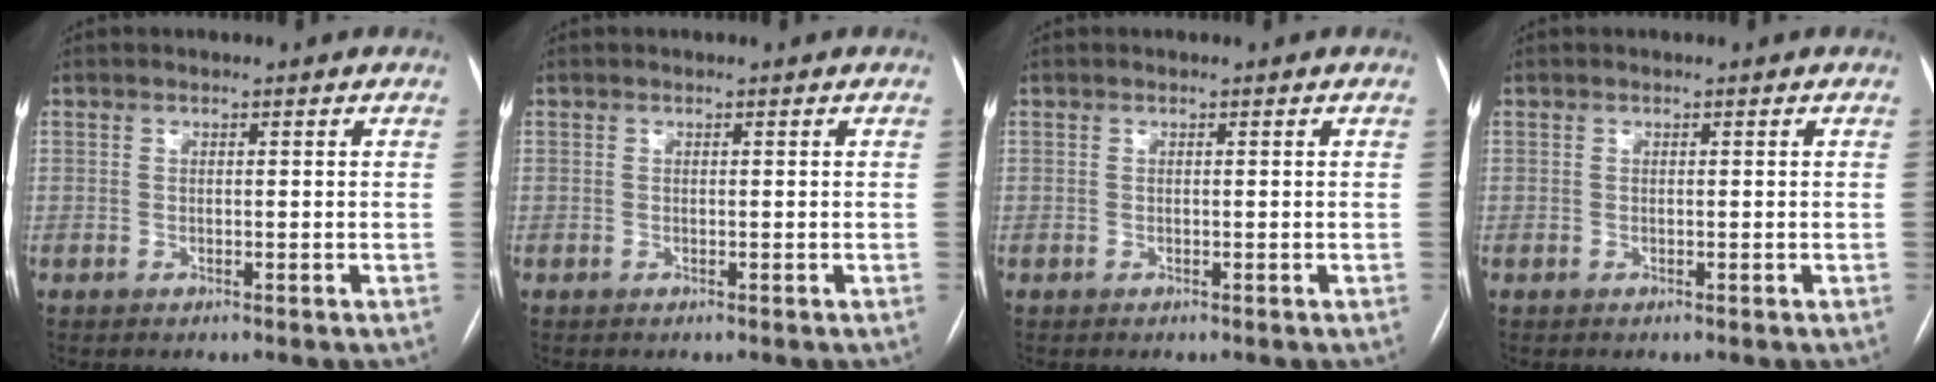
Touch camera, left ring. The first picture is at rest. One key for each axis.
{"total": 0.0}
{"total": 0.0}
{"total": 0.0}